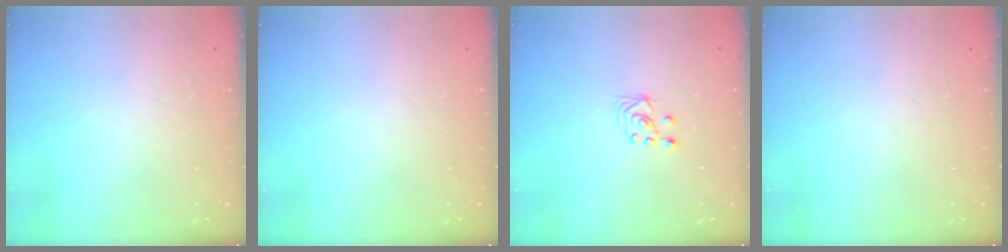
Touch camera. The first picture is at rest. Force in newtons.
{"total": 0.0}
{"total": 2.6, "press": 2.5, "slide": 1.0}
{"total": 0.0}